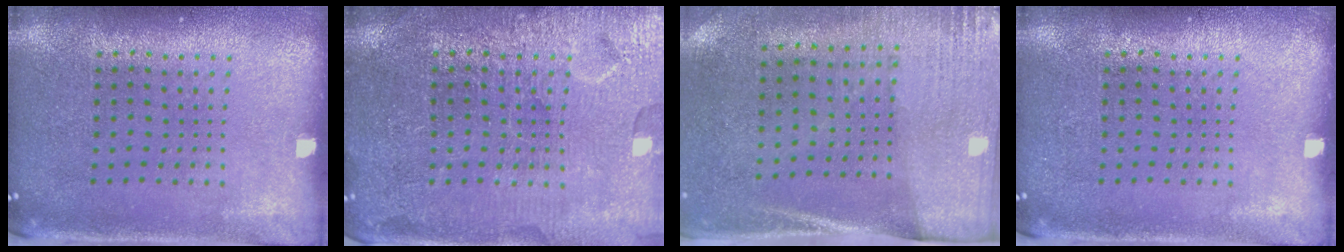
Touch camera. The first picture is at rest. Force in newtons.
{"total": 4.0, "press": 3.9, "slide": 0.5}
{"total": 2.7, "press": 2.4, "slide": 1.4}
{"total": 0.0}